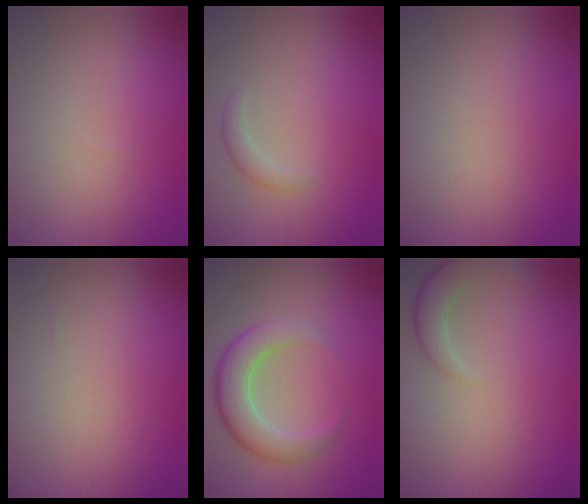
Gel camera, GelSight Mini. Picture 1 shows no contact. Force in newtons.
{"total": 1.4, "press": 1.4, "slide": 0.1}
{"total": 0.0}
{"total": 0.0}
{"total": 5.4, "press": 5.4, "slide": 0.3}
{"total": 3.0, "press": 3.0, "slide": 0.2}